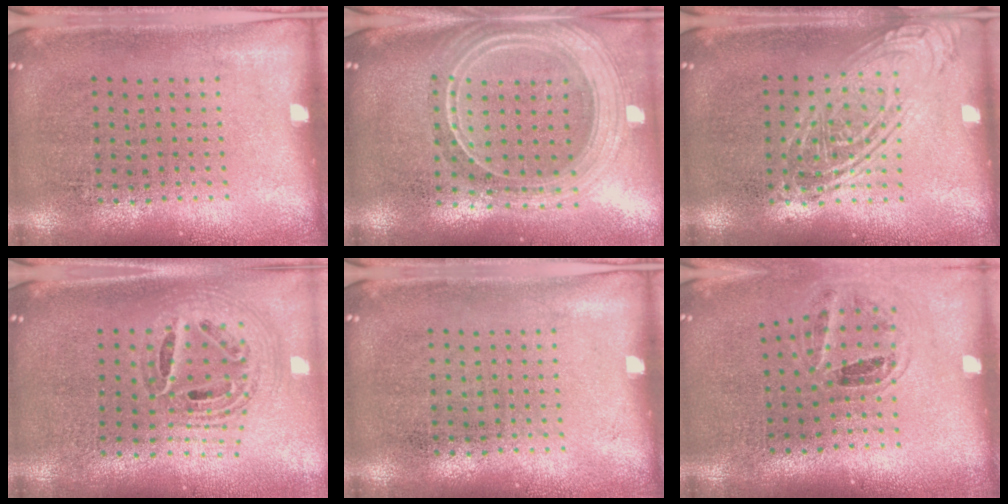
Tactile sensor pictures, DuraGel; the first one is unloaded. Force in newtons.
{"total": 2.5, "press": 2.2, "slide": 1.3}
{"total": 2.4, "press": 2.4, "slide": 0.2}
{"total": 1.5, "press": 1.3, "slide": 0.7}
{"total": 0.0}
{"total": 1.1, "press": 1.0, "slide": 0.3}